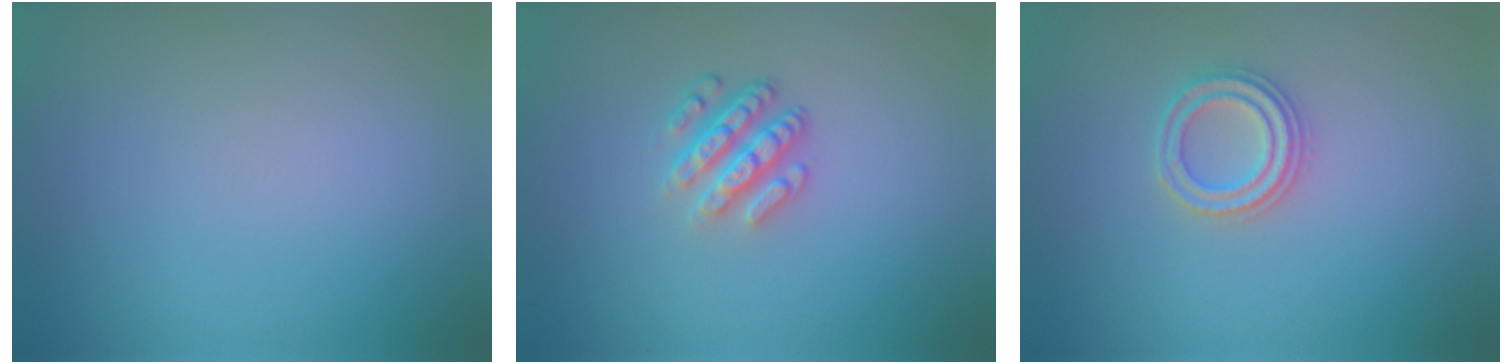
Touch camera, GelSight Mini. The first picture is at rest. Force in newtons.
{"total": 3.6, "press": 2.7, "slide": 2.4}
{"total": 2.3, "press": 2.3, "slide": 0.2}